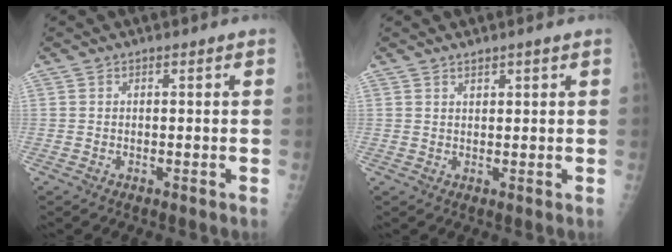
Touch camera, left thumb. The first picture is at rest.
{"total": 1.5, "force": [1.2, 0.8, 0.5], "torque": [0.000, -0.008, 0.019]}